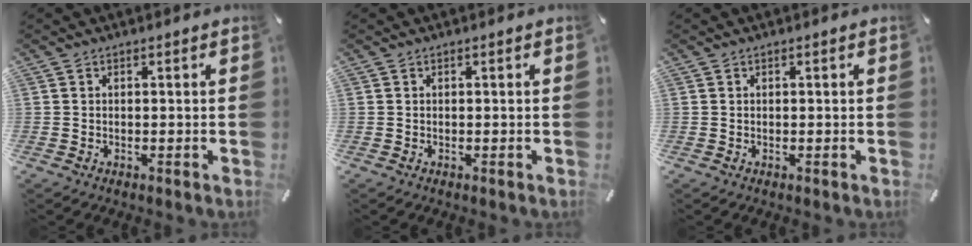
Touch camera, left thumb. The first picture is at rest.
{"total": 0.0}
{"total": 0.0}